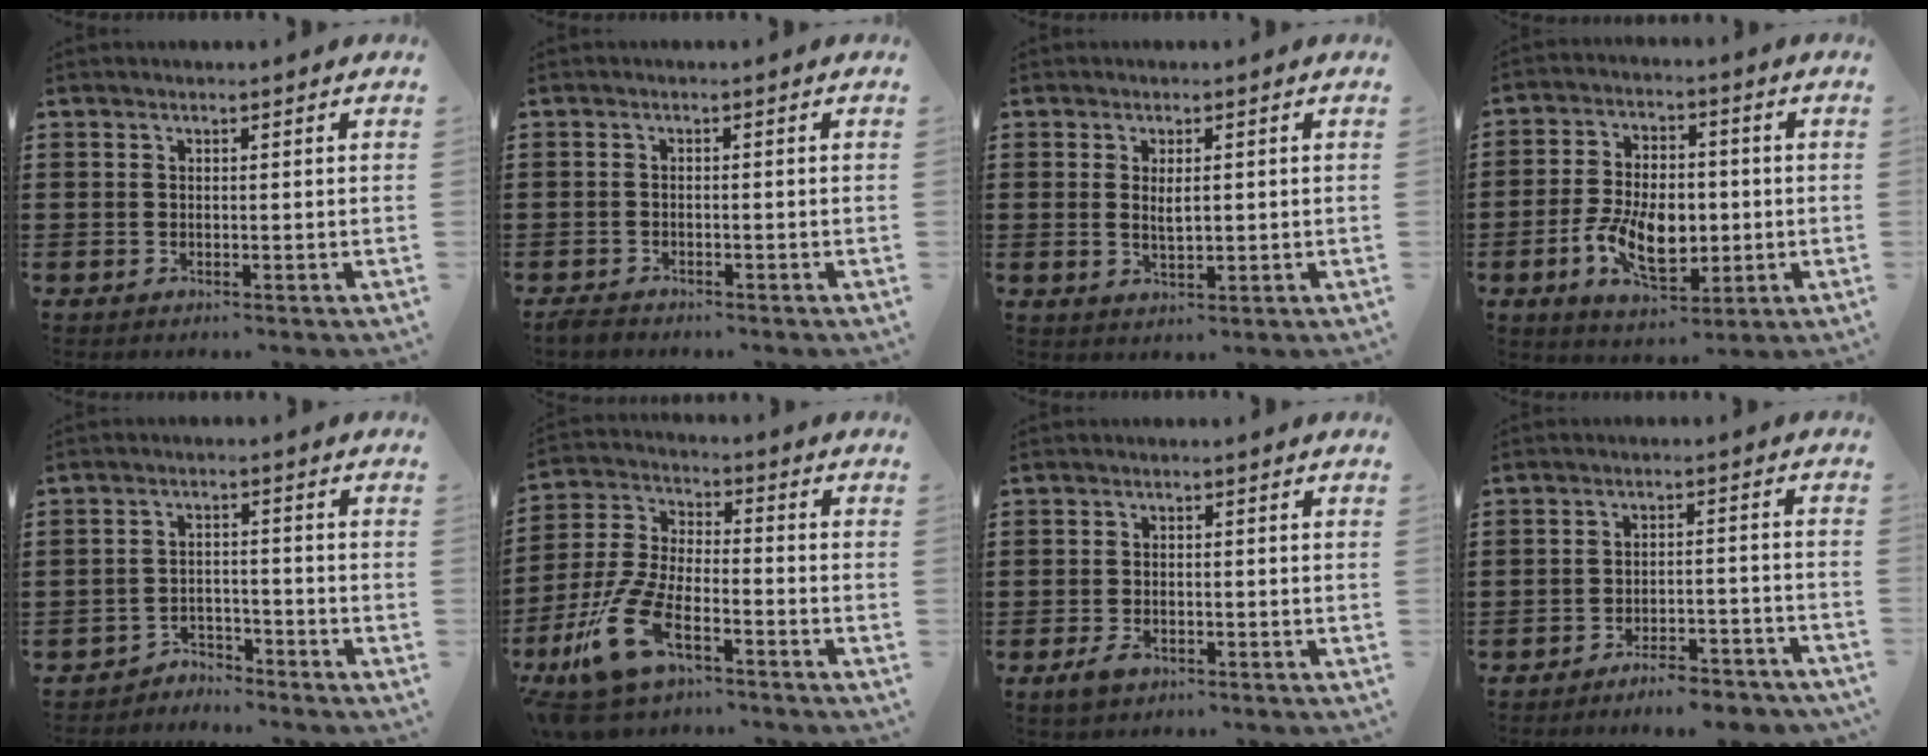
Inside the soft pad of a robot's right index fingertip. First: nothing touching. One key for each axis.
{"total": 1.3, "fx": -1.2, "fy": 0.3, "fz": 0.2, "tx": -0.007, "ty": 0.001, "tz": -0.025}
{"total": 2.7, "fx": 0.4, "fy": 1.1, "fz": 2.4, "tx": -0.047, "ty": 0.004, "tz": 0.005}
{"total": 9.7, "fx": -2.0, "fy": 5.9, "fz": 7.4, "tx": -0.153, "ty": 0.001, "tz": -0.039}
{"total": 3.5, "fx": -3.4, "fy": 0.7, "fz": -0.2, "tx": -0.005, "ty": 0.003, "tz": -0.073}
{"total": 12.7, "fx": -7.8, "fy": 5.1, "fz": 8.6, "tx": -0.212, "ty": 0.006, "tz": -0.154}
{"total": 2.2, "fx": -1.4, "fy": 1.1, "fz": 1.3, "tx": -0.030, "ty": -0.001, "tz": -0.029}
{"total": 4.9, "fx": -4.6, "fy": 0.2, "fz": 1.6, "tx": -0.025, "ty": 0.001, "tz": -0.088}